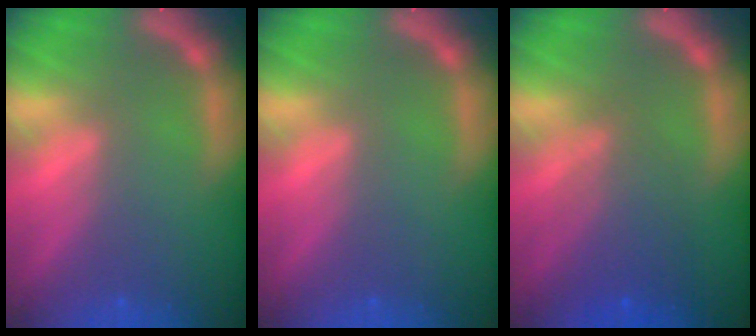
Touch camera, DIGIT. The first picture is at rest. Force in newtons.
{"total": 0.0}
{"total": 4.6}